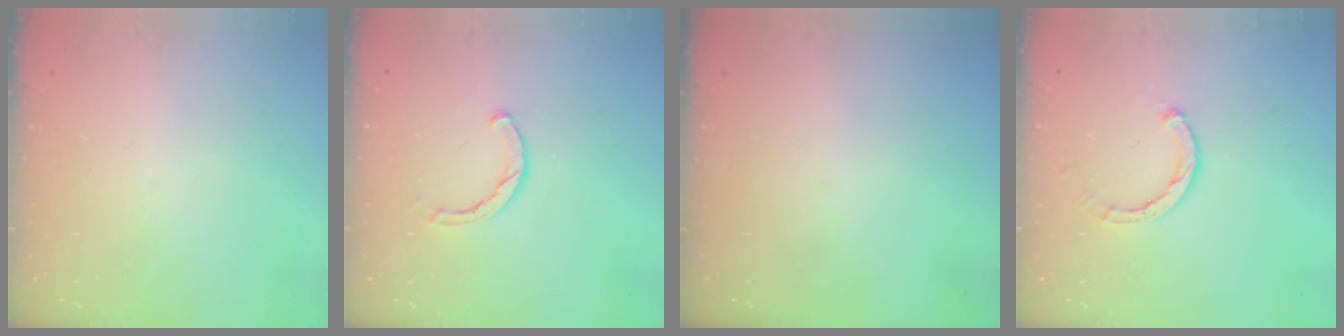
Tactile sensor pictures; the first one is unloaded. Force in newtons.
{"total": 2.4, "press": 2.4, "slide": 0.1}
{"total": 0.0}
{"total": 2.6, "press": 2.6, "slide": 0.1}